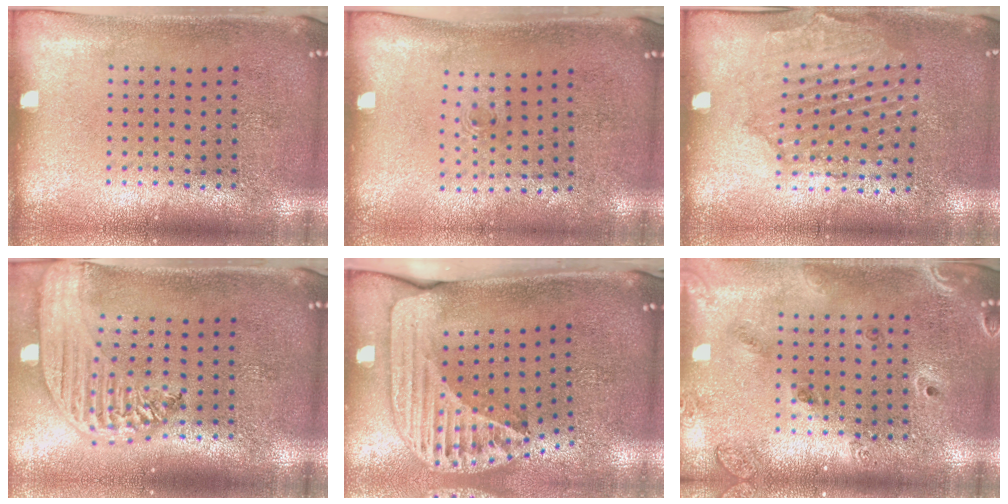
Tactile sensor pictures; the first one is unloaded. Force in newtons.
{"total": 0.6, "press": 0.3, "slide": 0.5}
{"total": 1.6, "press": 1.6, "slide": 0.2}
{"total": 2.7, "press": 2.2, "slide": 1.6}
{"total": 2.6, "press": 1.8, "slide": 1.8}
{"total": 1.5, "press": 1.4, "slide": 0.6}